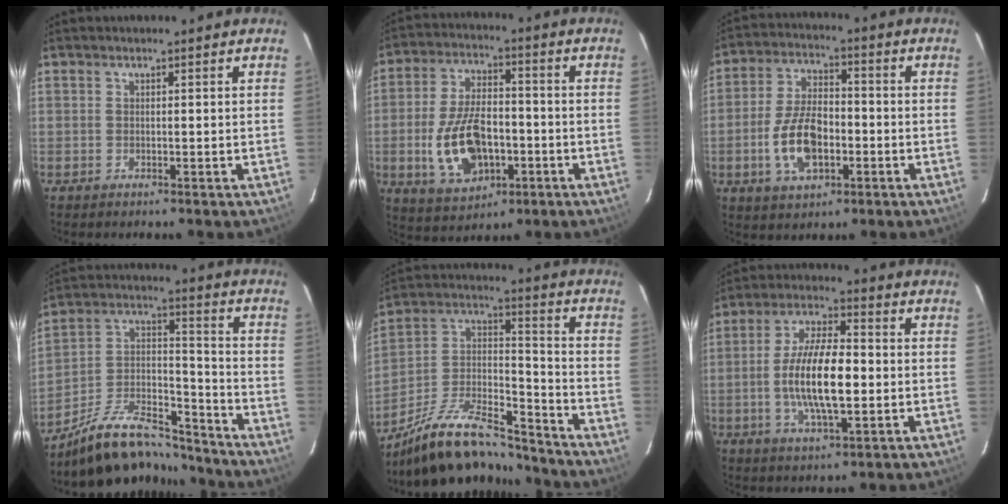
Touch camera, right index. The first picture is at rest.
{"total": 14.4, "force": [-3.8, 8.1, 11.2], "torque": [-0.233, 0.002, -0.052]}
{"total": 11.7, "force": [-3.3, 6.3, 9.3], "torque": [-0.189, 0.007, -0.052]}
{"total": 17.9, "force": [-14.7, 6.5, 7.8], "torque": [-0.155, 0.037, -0.235]}
{"total": 19.8, "force": [-15.9, 6.3, 10.1], "torque": [-0.198, 0.017, -0.266]}
{"total": 13.2, "force": [-1.6, 4.5, 12.3], "torque": [-0.238, 0.000, -0.028]}